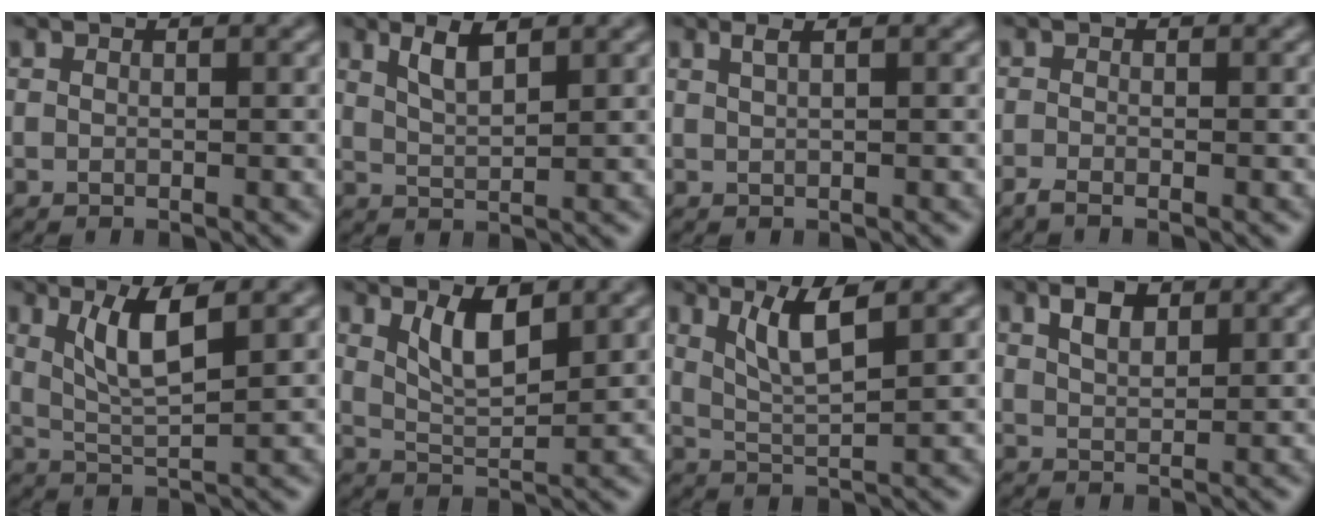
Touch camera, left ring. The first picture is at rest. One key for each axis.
{"total": 2.6, "fx": 1.7, "fy": 0.7, "fz": 1.8, "tx": -0.035, "ty": -0.002, "tz": 0.034}
{"total": 1.3, "fx": 0.8, "fy": 0.4, "fz": 0.9, "tx": -0.012, "ty": 0.001, "tz": 0.009}
{"total": 1.1, "fx": -0.9, "fy": 0.2, "fz": 0.7, "tx": -0.014, "ty": -0.006, "tz": -0.021}
{"total": 4.4, "fx": 1.9, "fy": 0.9, "fz": 3.9, "tx": -0.080, "ty": -0.006, "tz": 0.040}
{"total": 3.6, "fx": 2.0, "fy": 1.2, "fz": 2.8, "tx": -0.057, "ty": -0.007, "tz": 0.040}
{"total": 4.0, "fx": 2.0, "fy": 0.8, "fz": 3.4, "tx": -0.065, "ty": -0.005, "tz": 0.043}
{"total": 2.5, "fx": 1.5, "fy": 1.2, "fz": 1.6, "tx": -0.032, "ty": 0.004, "tz": 0.030}